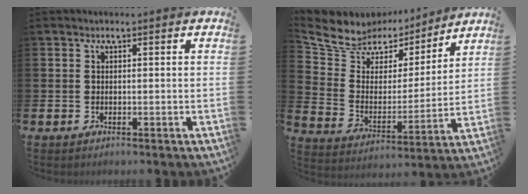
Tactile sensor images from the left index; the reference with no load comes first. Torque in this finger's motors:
{"motor_torque": [1.07, -1.07, 0.27, 0.08]}